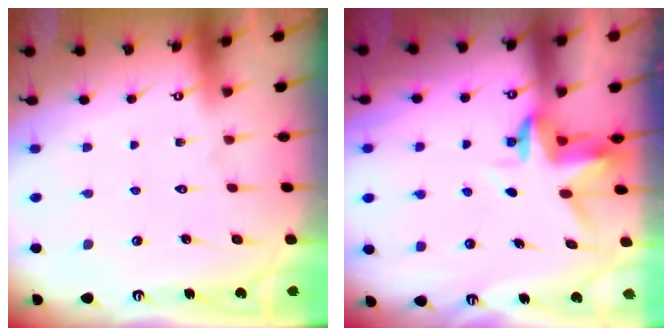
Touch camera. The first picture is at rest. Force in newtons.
{"total": 3.4, "press": 3.4, "slide": 0.5}